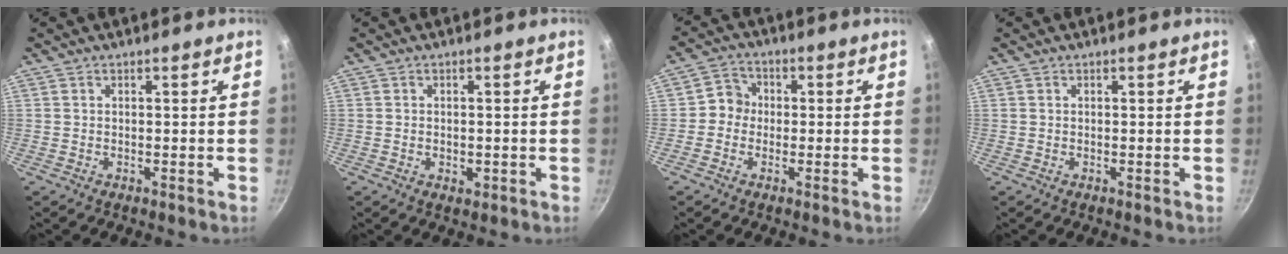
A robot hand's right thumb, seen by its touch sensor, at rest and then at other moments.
{"total": 2.0, "force": [-0.5, 1.3, 1.4], "torque": [-0.019, -0.002, -0.006]}
{"total": 4.4, "force": [-0.5, 4.1, 1.5], "torque": [0.003, 0.012, -0.024]}
{"total": 0.0}